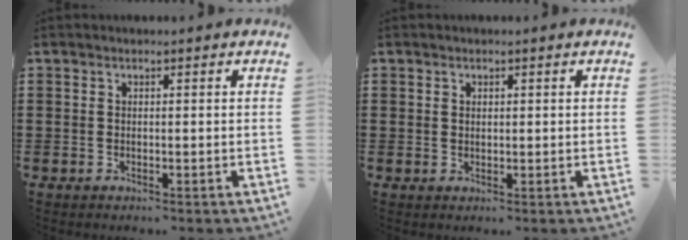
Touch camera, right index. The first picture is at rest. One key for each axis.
{"total": 0.8, "fx": 0.5, "fy": 0.6, "fz": 0.3, "tx": -0.007, "ty": 0.003, "tz": 0.009}